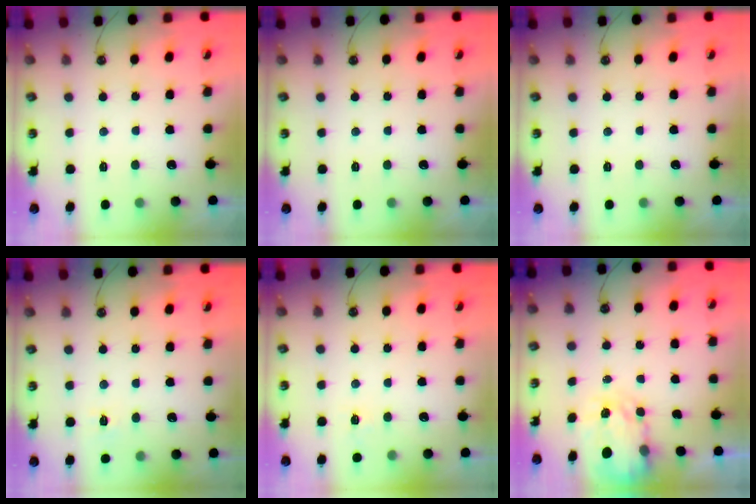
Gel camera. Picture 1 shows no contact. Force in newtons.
{"total": 0.0}
{"total": 0.0}
{"total": 5.3, "press": 5.3, "slide": 0.6}
{"total": 3.4, "press": 3.4, "slide": 0.4}
{"total": 4.0, "press": 4.0, "slide": 0.2}